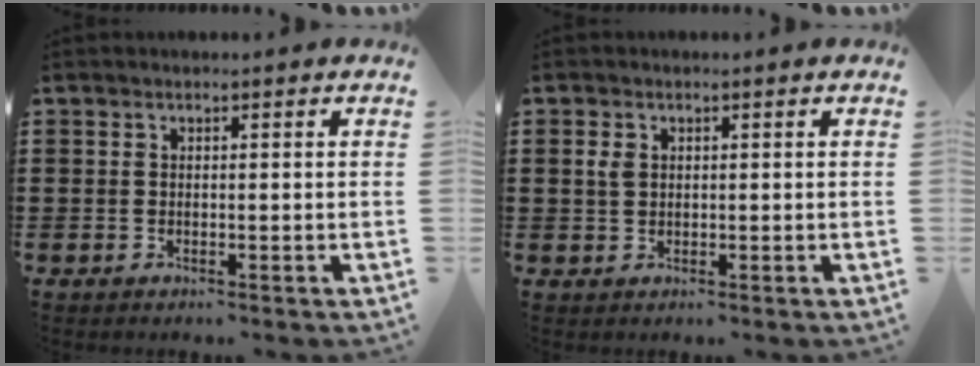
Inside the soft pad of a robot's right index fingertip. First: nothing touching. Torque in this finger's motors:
{"motor_torque": [1.39, 0.75, 0.13, 0.01]}